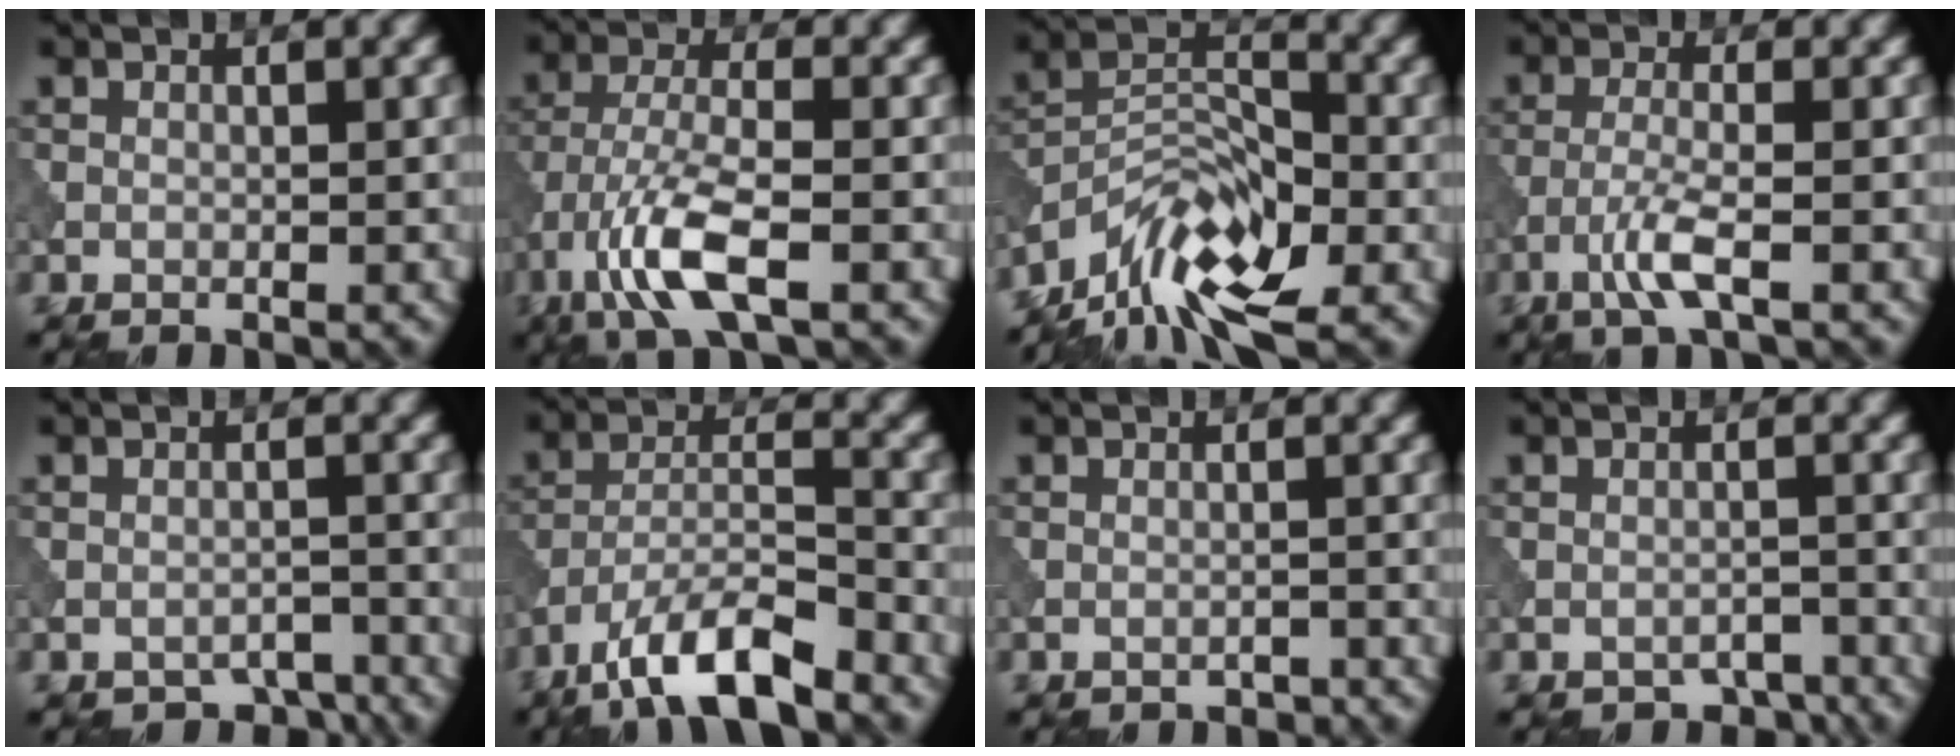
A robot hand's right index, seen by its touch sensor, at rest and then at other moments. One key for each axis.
{"total": 6.8, "fx": -3.4, "fy": 2.0, "fz": 5.6, "tx": -0.116, "ty": -0.001, "tz": -0.074}
{"total": 9.4, "fx": -7.0, "fy": 3.4, "fz": 5.4, "tx": -0.079, "ty": 0.004, "tz": -0.145}
{"total": 3.4, "fx": -1.8, "fy": 0.4, "fz": 2.9, "tx": -0.063, "ty": 0.006, "tz": -0.045}
{"total": 2.5, "fx": -2.2, "fy": 1.0, "fz": 0.7, "tx": -0.007, "ty": -0.004, "tz": -0.029}
{"total": 8.8, "fx": -6.4, "fy": 2.5, "fz": 5.5, "tx": -0.091, "ty": 0.002, "tz": -0.123}
{"total": 1.4, "fx": -1.4, "fy": 0.3, "fz": 0.3, "tx": -0.004, "ty": -0.001, "tz": -0.022}
{"total": 2.2, "fx": -1.9, "fy": 0.8, "fz": 0.6, "tx": -0.003, "ty": -0.001, "tz": -0.026}